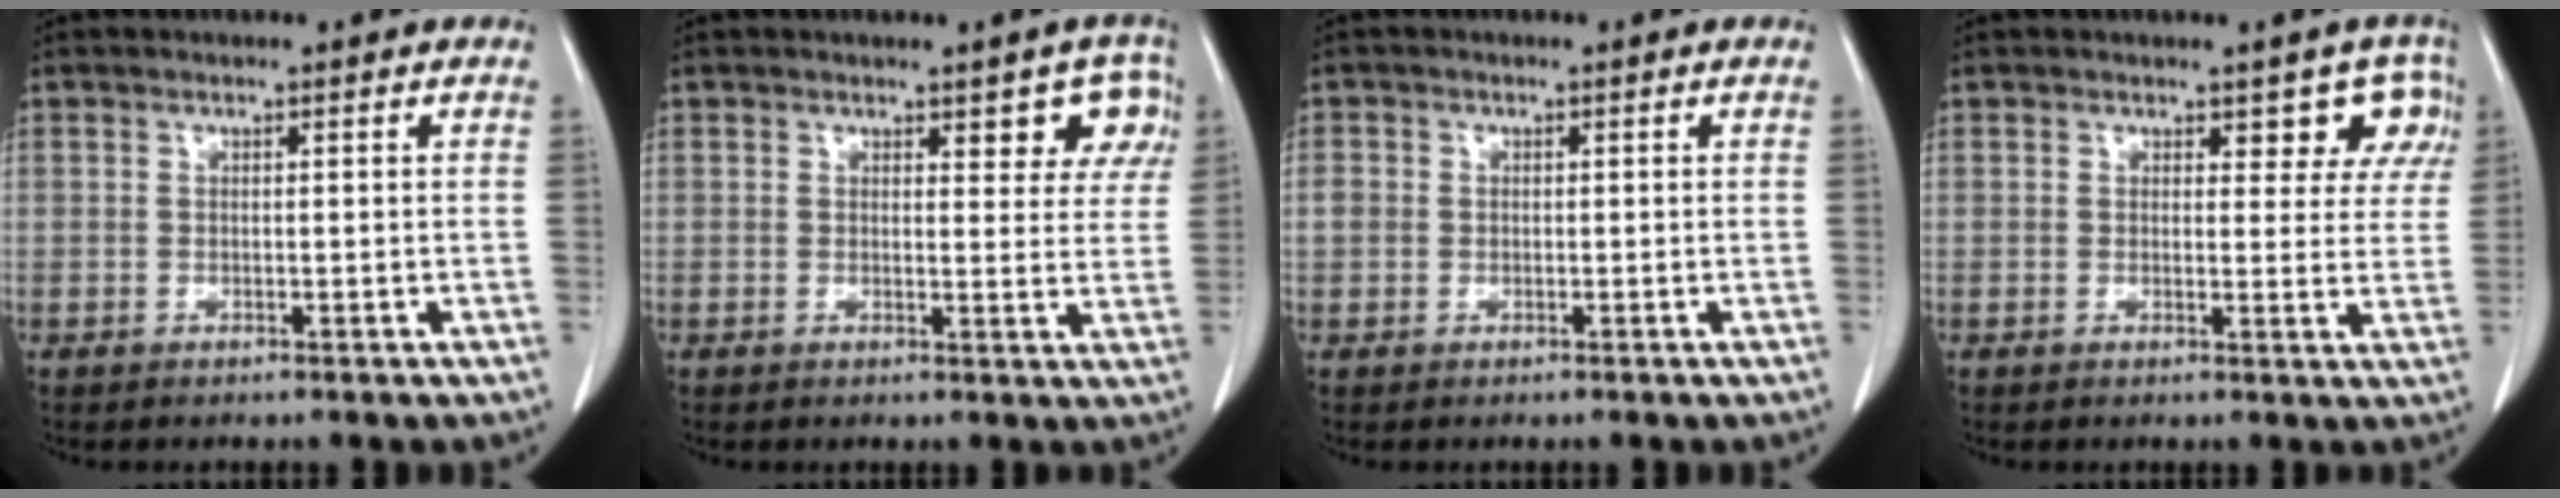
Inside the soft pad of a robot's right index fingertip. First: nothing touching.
{"total": 5.4, "force": [3.0, 2.4, 3.8], "torque": [-0.022, 0.002, 0.030]}
{"total": 2.1, "force": [0.0, 1.9, 0.8], "torque": [-0.013, 0.012, 0.001]}
{"total": 4.8, "force": [2.9, 2.9, 2.6], "torque": [0.000, -0.001, 0.023]}